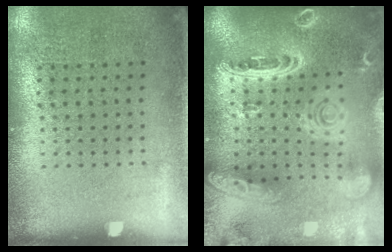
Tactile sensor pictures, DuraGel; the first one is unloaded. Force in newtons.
{"total": 3.5, "press": 2.7, "slide": 2.1}